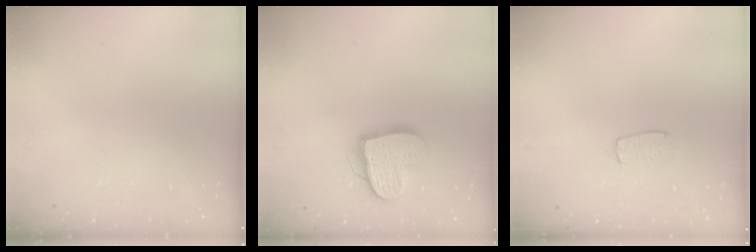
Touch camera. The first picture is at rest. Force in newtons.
{"total": 15.0, "press": 15.0, "slide": 1.1}
{"total": 6.1, "press": 6.1, "slide": 0.3}